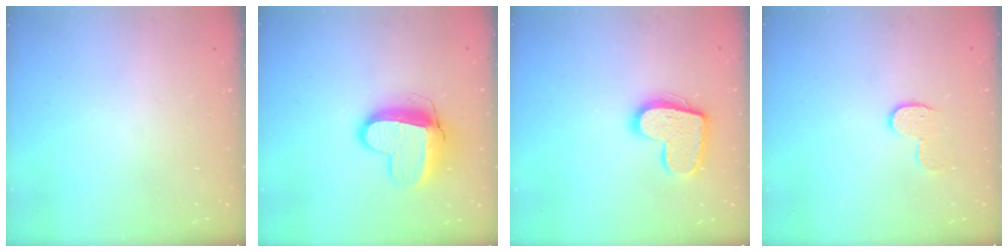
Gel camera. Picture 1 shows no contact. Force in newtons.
{"total": 12.4, "press": 12.3, "slide": 1.3}
{"total": 14.9, "press": 14.9, "slide": 1.0}
{"total": 8.1, "press": 8.1, "slide": 0.4}